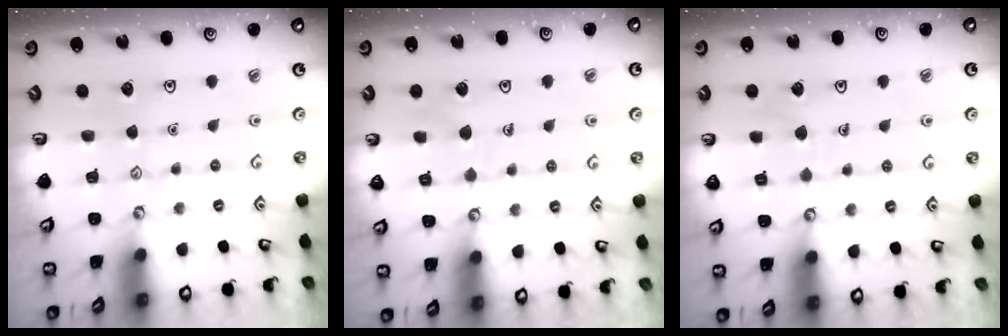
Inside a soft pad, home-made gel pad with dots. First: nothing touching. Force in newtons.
{"total": 6.1, "press": 6.1, "slide": 0.3}
{"total": 4.4, "press": 4.4, "slide": 0.3}